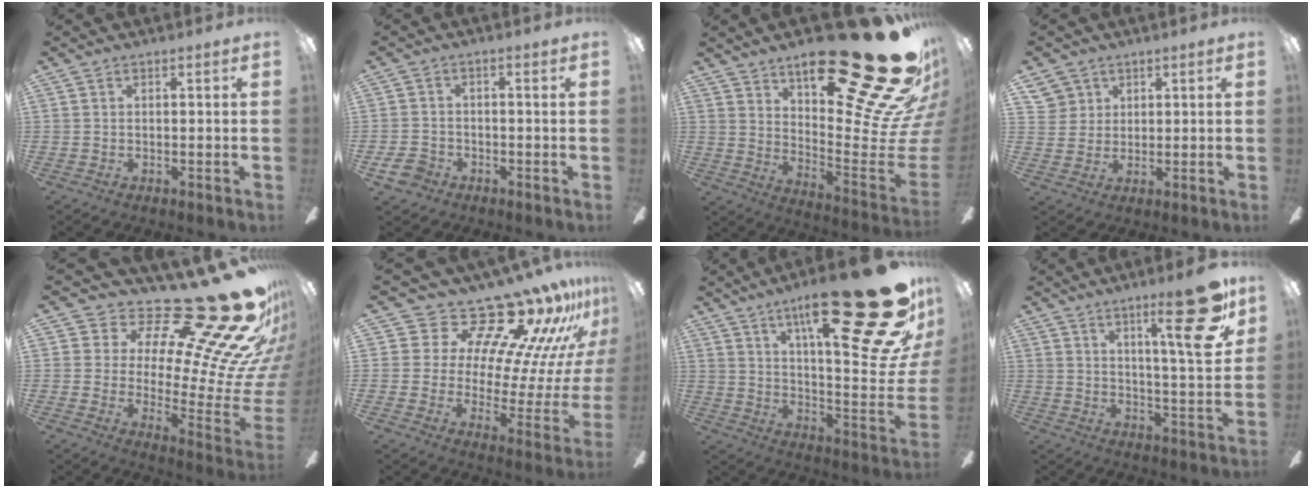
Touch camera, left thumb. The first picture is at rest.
{"total": 4.8, "force": [-2.9, 3.4, 1.9], "torque": [-0.044, 0.014, -0.055]}
{"total": 33.7, "force": [22.2, 8.8, 23.7], "torque": [-0.266, -0.179, 0.375]}
{"total": 5.8, "force": [3.5, 4.5, 0.7], "torque": [-0.021, -0.005, 0.067]}
{"total": 27.8, "force": [20.4, 7.9, 17.1], "torque": [-0.196, -0.187, 0.349]}
{"total": 20.0, "force": [16.8, 7.3, 8.0], "torque": [-0.121, -0.151, 0.287]}
{"total": 35.3, "force": [19.8, 9.3, 27.7], "torque": [-0.365, -0.138, 0.334]}
{"total": 17.3, "force": [9.9, 3.4, 13.7], "torque": [-0.191, -0.051, 0.141]}